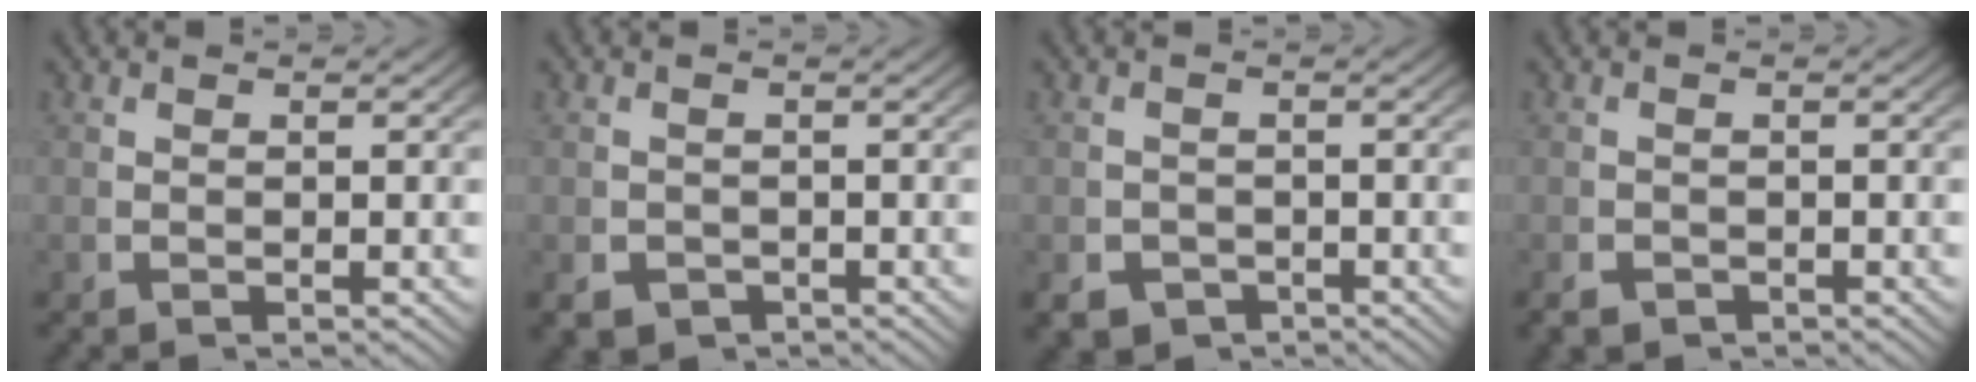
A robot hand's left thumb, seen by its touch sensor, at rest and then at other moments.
{"total": 3.0, "force": [-2.0, 2.0, 0.9], "torque": [-0.017, -0.021, -0.025]}
{"total": 4.3, "force": [-3.0, 2.8, 1.1], "torque": [-0.021, -0.026, -0.042]}
{"total": 1.5, "force": [-1.3, 0.8, 0.2], "torque": [-0.006, -0.014, -0.018]}